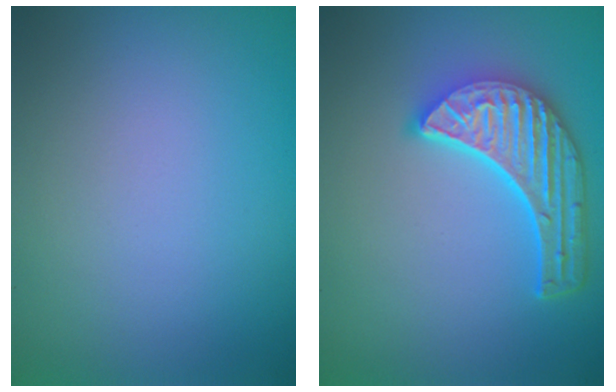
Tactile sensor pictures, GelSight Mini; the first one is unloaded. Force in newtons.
{"total": 5.7, "press": 4.4, "slide": 3.5}